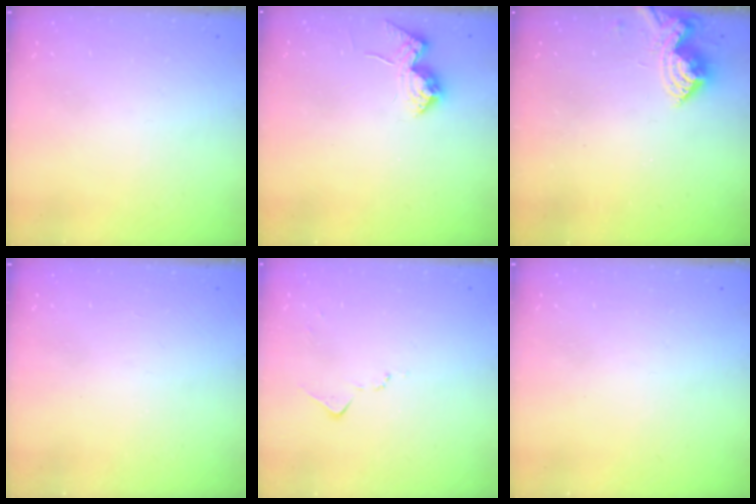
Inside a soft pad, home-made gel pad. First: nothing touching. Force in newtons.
{"total": 12.1, "press": 12.1, "slide": 0.5}
{"total": 8.9, "press": 8.8, "slide": 0.6}
{"total": 1.3, "press": 1.0, "slide": 0.7}
{"total": 6.6, "press": 6.6, "slide": 0.7}
{"total": 0.0}